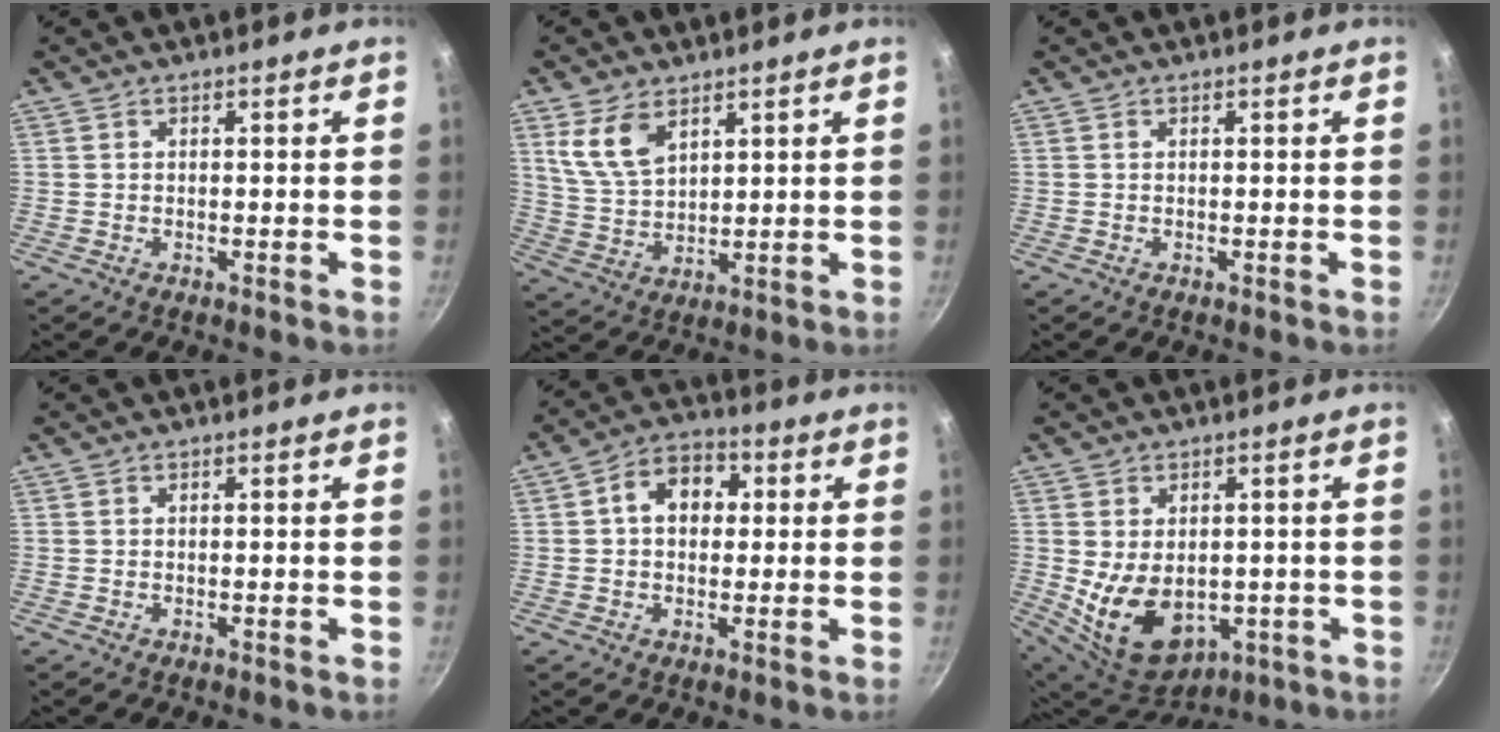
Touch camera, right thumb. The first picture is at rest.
{"total": 8.6, "force": [4.6, 4.7, 5.6], "torque": [-0.096, -0.025, 0.099]}
{"total": 0.0}
{"total": 0.0}
{"total": 8.9, "force": [1.5, 6.6, 5.8], "torque": [-0.053, 0.019, 0.009]}
{"total": 13.2, "force": [-1.3, 9.2, 9.5], "torque": [-0.139, -0.017, 0.009]}